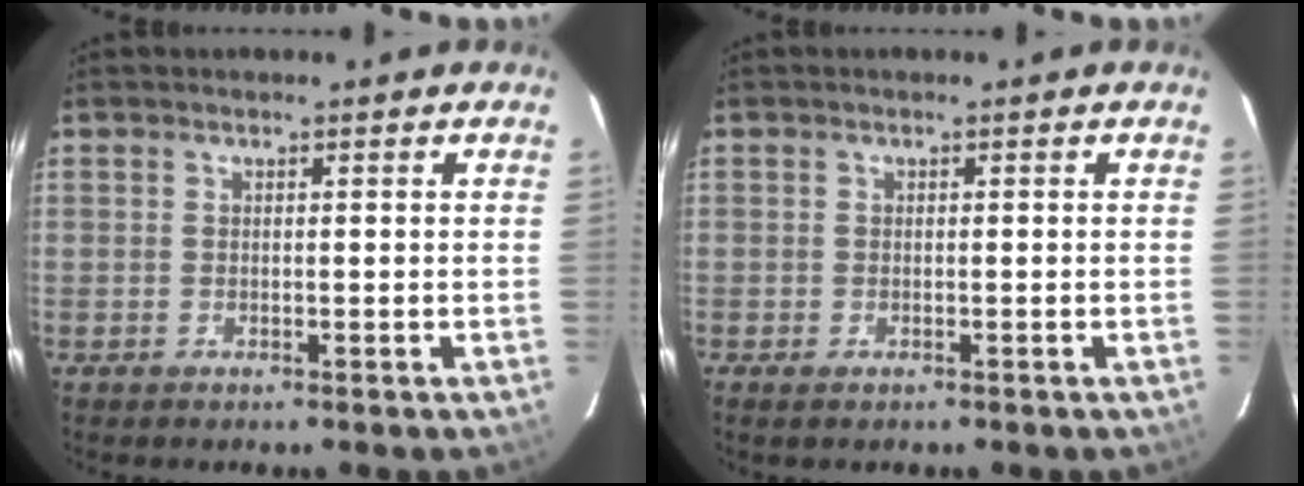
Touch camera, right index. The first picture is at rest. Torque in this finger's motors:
{"motor_torque": [0.29, -0.52, -0.06, -0.03]}